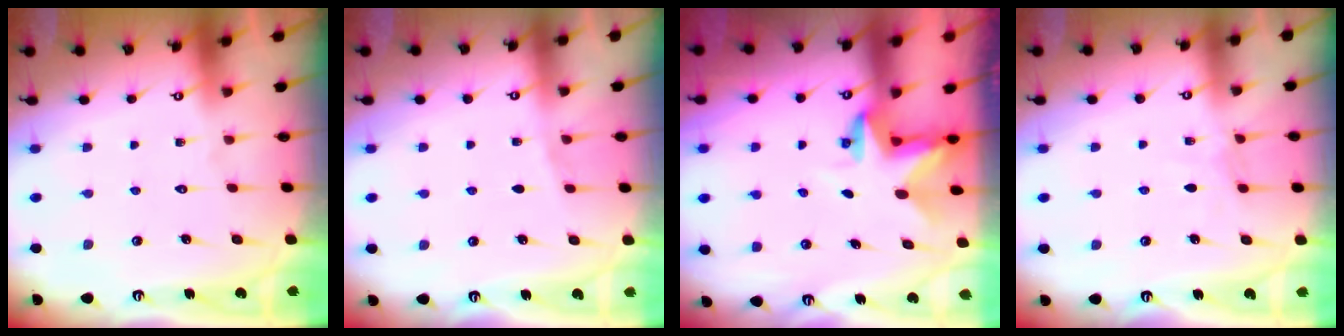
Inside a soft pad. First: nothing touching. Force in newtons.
{"total": 2.1, "press": 1.9, "slide": 0.9}
{"total": 2.8, "press": 2.8, "slide": 0.2}
{"total": 4.0, "press": 3.9, "slide": 0.5}